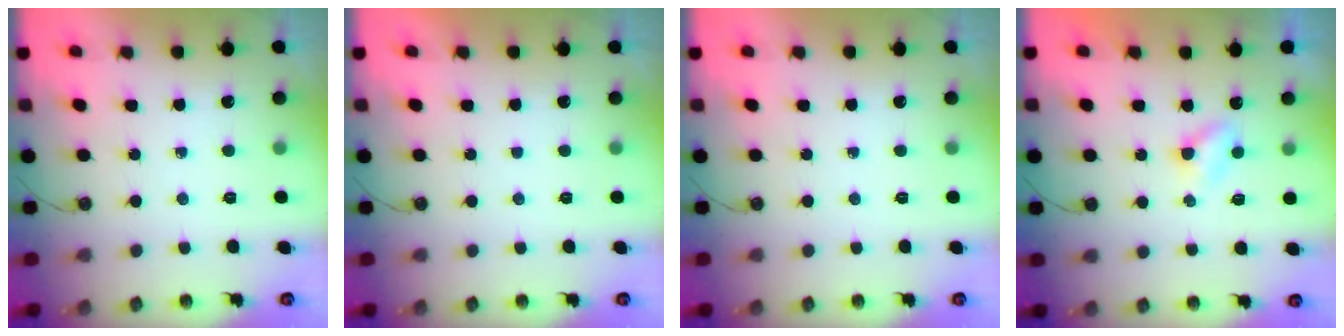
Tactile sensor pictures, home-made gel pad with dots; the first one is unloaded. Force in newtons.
{"total": 0.0}
{"total": 0.0}
{"total": 3.6, "press": 3.6, "slide": 0.5}